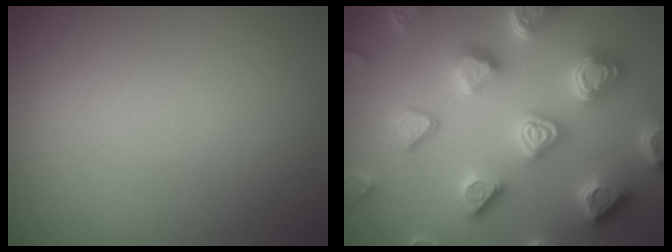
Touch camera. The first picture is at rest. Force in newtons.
{"total": 7.3, "press": 7.1, "slide": 1.6}